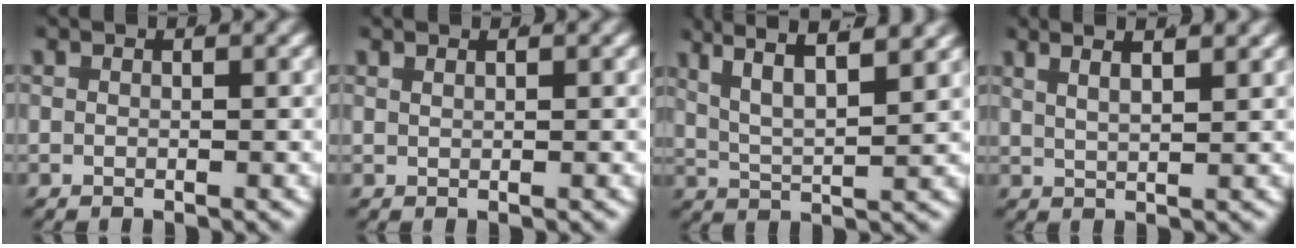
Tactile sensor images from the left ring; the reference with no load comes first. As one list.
[{"total": 1.0, "force": [0.8, 0.4, 0.4], "torque": [-0.002, 0.004, 0.012]}, {"total": 7.0, "force": [3.1, 3.8, 4.9], "torque": [-0.096, 0.000, 0.043]}, {"total": 5.2, "force": [2.6, 2.9, 3.5], "torque": [-0.051, 0.014, 0.029]}]